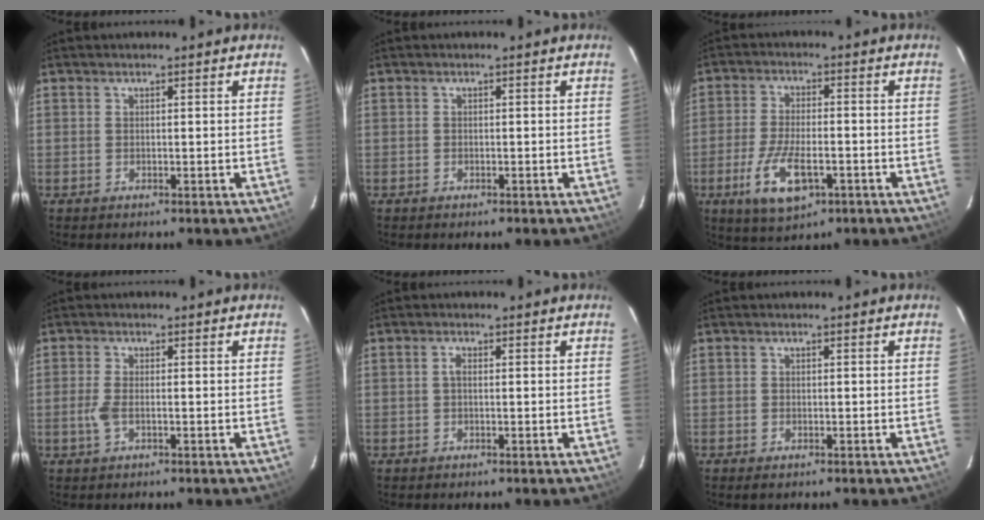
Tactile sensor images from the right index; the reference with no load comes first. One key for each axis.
{"total": 0.7, "fx": -0.6, "fy": 0.4, "fz": 0.1, "tx": -0.004, "ty": 0.000, "tz": -0.011}
{"total": 10.0, "fx": -4.3, "fy": 4.1, "fz": 8.0, "tx": -0.175, "ty": -0.014, "tz": -0.074}
{"total": 3.0, "fx": -0.9, "fy": 1.1, "fz": 2.6, "tx": -0.064, "ty": 0.000, "tz": -0.020}
{"total": 1.0, "fx": -0.1, "fy": 0.5, "fz": 0.9, "tx": -0.018, "ty": 0.006, "tz": -0.003}
{"total": 1.0, "fx": -0.7, "fy": 0.6, "fz": 0.4, "tx": -0.009, "ty": -0.003, "tz": -0.014}